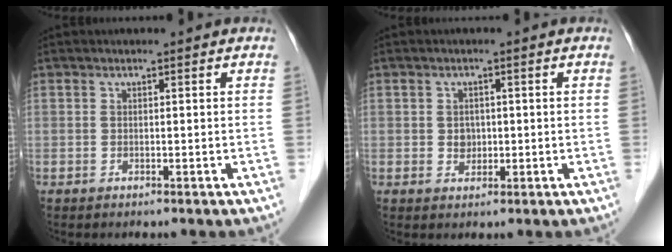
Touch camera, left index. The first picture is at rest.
{"total": 2.0, "force": [-0.1, 1.8, 1.0], "torque": [-0.016, 0.003, 0.003]}